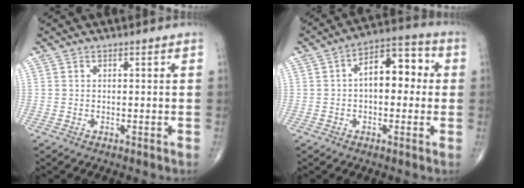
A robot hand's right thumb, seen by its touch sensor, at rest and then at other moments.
{"total": 10.7, "force": [0.9, 6.0, 8.8], "torque": [-0.105, 0.035, 0.002]}